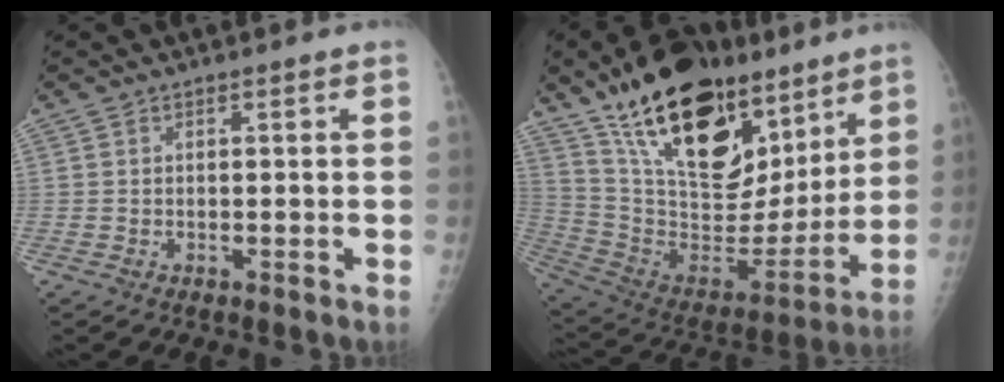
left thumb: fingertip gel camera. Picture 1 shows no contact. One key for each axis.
{"total": 30.0, "fx": 18.2, "fy": 14.6, "fz": 18.8, "tx": -0.277, "ty": -0.042, "tz": 0.310}